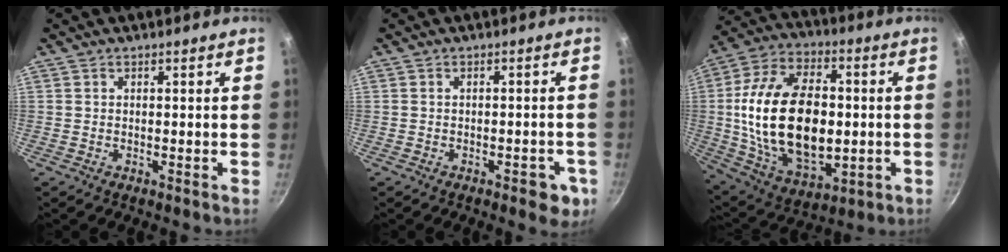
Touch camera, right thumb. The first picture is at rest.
{"total": 4.9, "force": [-2.2, 2.3, 3.8], "torque": [-0.031, 0.014, -0.021]}
{"total": 26.8, "force": [-0.3, 16.5, 21.1], "torque": [-0.362, 0.013, 0.006]}